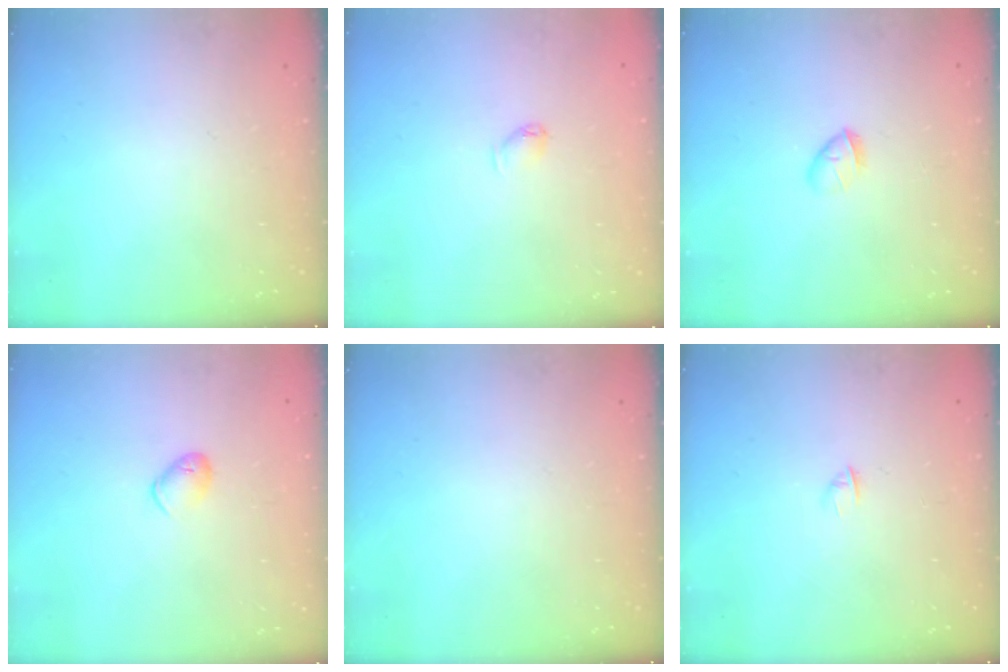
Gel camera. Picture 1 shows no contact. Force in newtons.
{"total": 4.1, "press": 4.0, "slide": 0.8}
{"total": 3.7, "press": 3.6, "slide": 1.0}
{"total": 5.4, "press": 5.2, "slide": 1.1}
{"total": 0.0}
{"total": 1.9, "press": 1.8, "slide": 0.5}